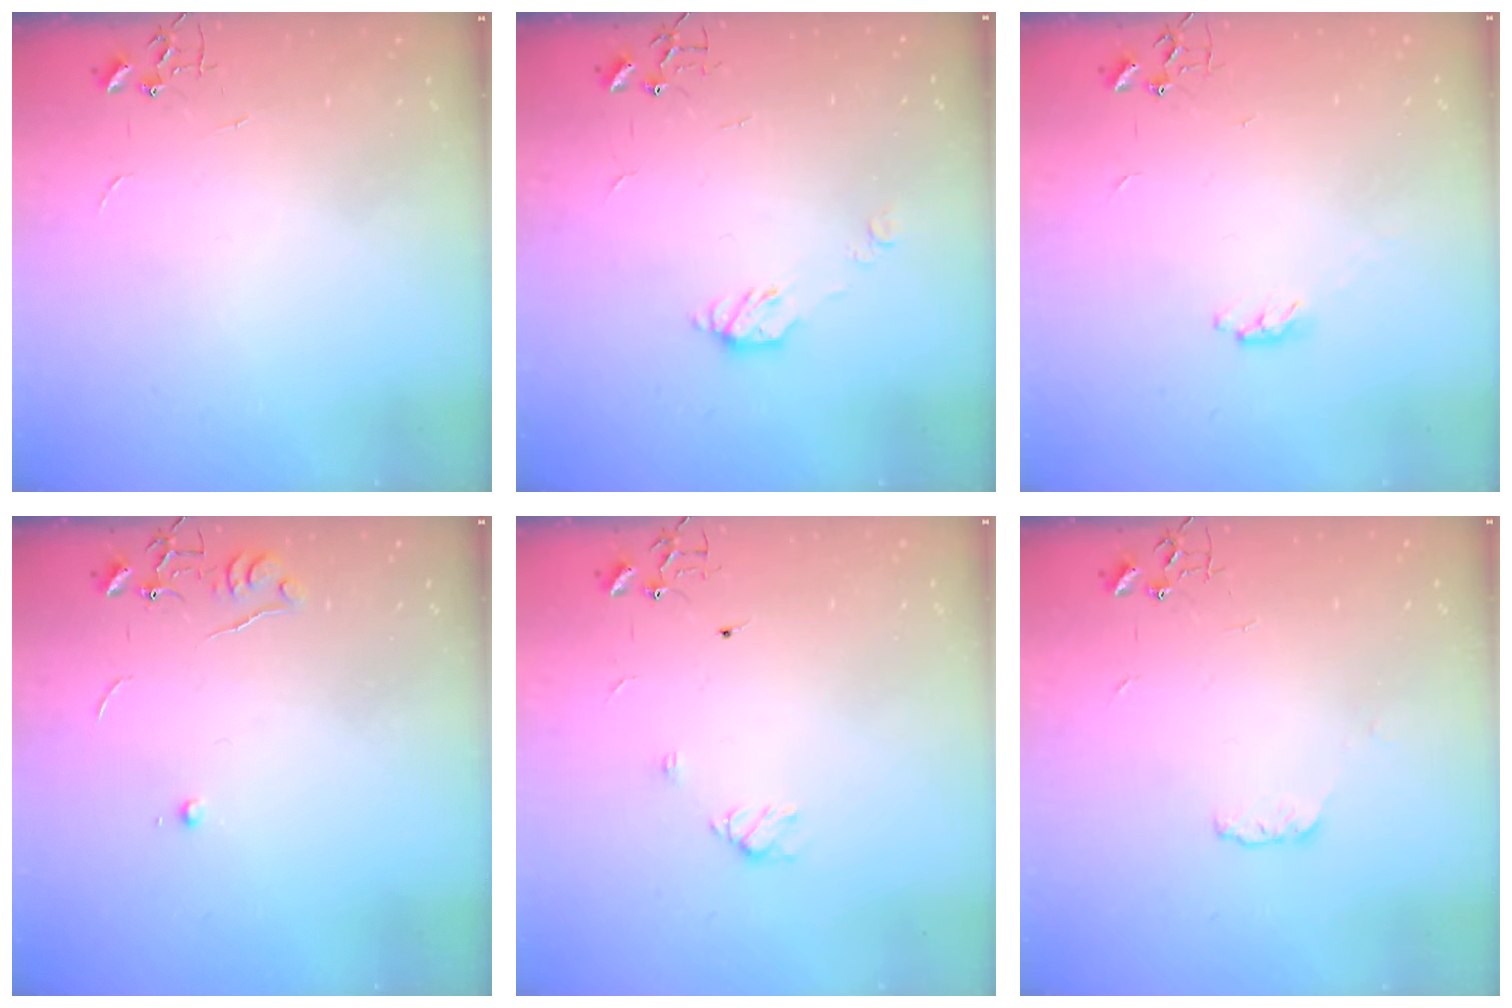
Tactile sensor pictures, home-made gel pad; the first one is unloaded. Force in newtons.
{"total": 6.4, "press": 6.4, "slide": 0.6}
{"total": 3.3, "press": 3.3, "slide": 0.4}
{"total": 5.9, "press": 5.9, "slide": 0.6}
{"total": 5.8, "press": 5.7, "slide": 0.8}
{"total": 3.9, "press": 3.8, "slide": 0.6}